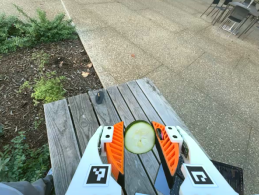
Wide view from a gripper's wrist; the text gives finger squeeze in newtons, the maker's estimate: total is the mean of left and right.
{"total": 6.3, "left": 6.2, "right": 6.4}